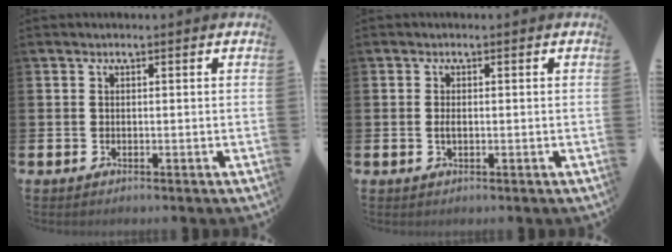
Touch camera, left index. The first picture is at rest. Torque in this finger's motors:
{"motor_torque": [0.31, 0.12, 0.08, 0.05]}